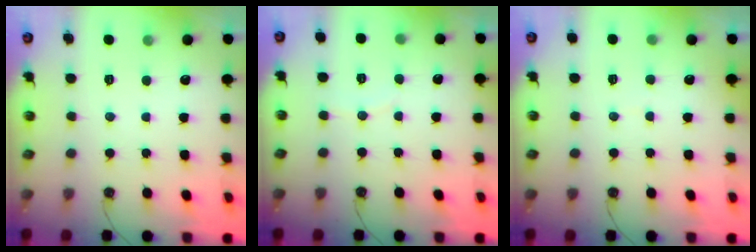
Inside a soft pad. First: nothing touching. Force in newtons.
{"total": 2.3, "press": 2.3, "slide": 0.3}
{"total": 2.7, "press": 2.6, "slide": 0.2}